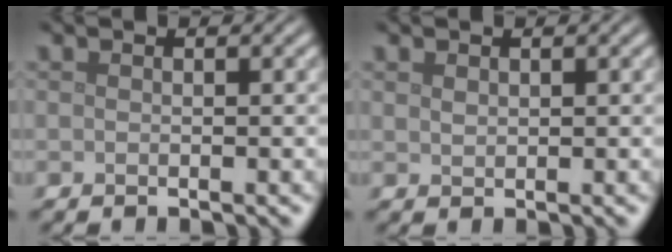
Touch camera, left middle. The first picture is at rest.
{"total": 0.7, "force": [0.5, 0.5, 0.4], "torque": [-0.010, -0.001, 0.012]}